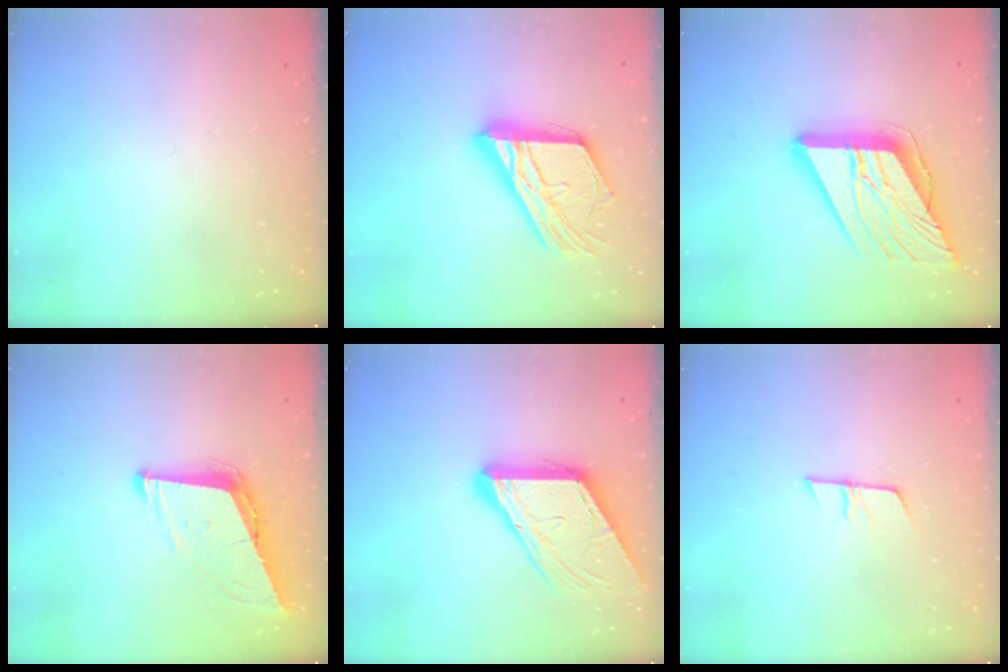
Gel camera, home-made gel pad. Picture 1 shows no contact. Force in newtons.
{"total": 21.6, "press": 21.5, "slide": 1.9}
{"total": 24.5, "press": 24.3, "slide": 3.0}
{"total": 9.2, "press": 8.7, "slide": 2.9}
{"total": 14.0, "press": 13.9, "slide": 1.9}
{"total": 7.2, "press": 7.1, "slide": 0.5}